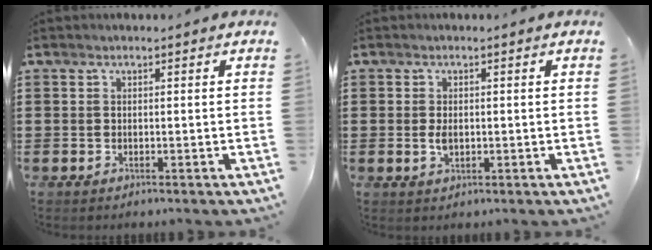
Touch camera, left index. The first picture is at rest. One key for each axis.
{"total": 2.2, "fx": -0.1, "fy": 1.1, "fz": 1.9, "tx": -0.045, "ty": -0.002, "tz": -0.004}